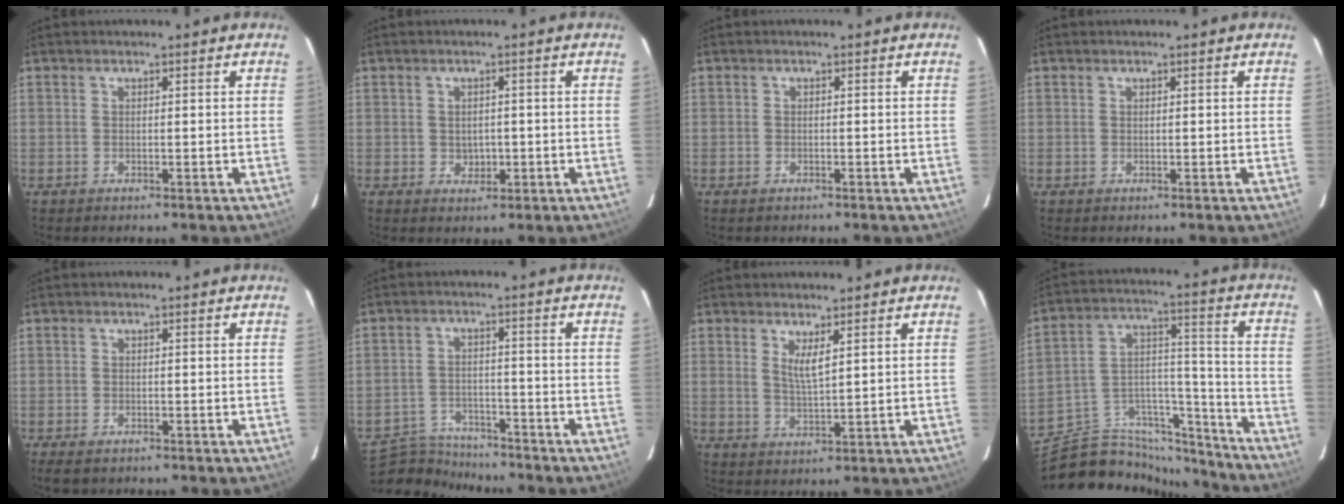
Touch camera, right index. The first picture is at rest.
{"total": 2.7, "force": [-0.3, 2.4, 1.1], "torque": [-0.016, 0.003, 0.004]}
{"total": 0.8, "force": [-0.6, 0.5, 0.3], "torque": [-0.006, -0.001, -0.013]}
{"total": 0.0}
{"total": 3.3, "force": [-2.4, 1.5, 1.7], "torque": [-0.042, -0.009, -0.044]}
{"total": 10.2, "force": [-9.8, 2.5, 1.8], "torque": [-0.064, 0.010, -0.163]}
{"total": 3.5, "force": [1.7, 0.6, 3.0], "torque": [-0.055, -0.008, 0.031]}
{"total": 20.0, "force": [-17.2, 8.2, 6.1], "torque": [-0.107, 0.059, -0.264]}